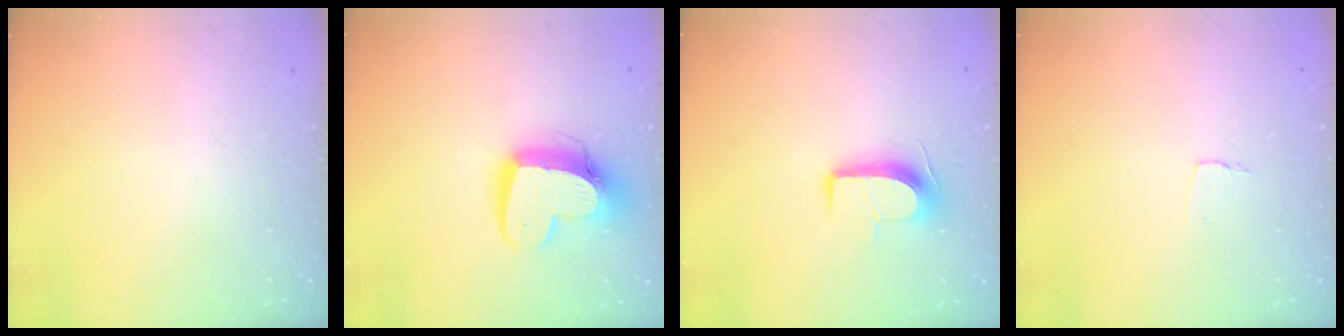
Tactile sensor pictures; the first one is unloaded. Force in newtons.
{"total": 14.4, "press": 14.3, "slide": 1.3}
{"total": 9.9, "press": 9.9, "slide": 0.6}
{"total": 3.1, "press": 3.1, "slide": 0.3}